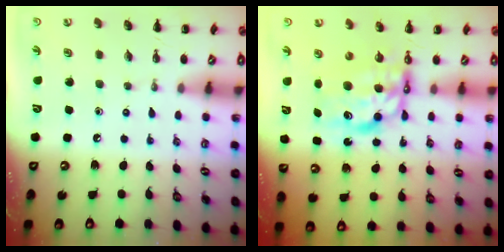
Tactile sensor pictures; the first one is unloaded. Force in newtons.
{"total": 8.3, "press": 8.1, "slide": 2.0}